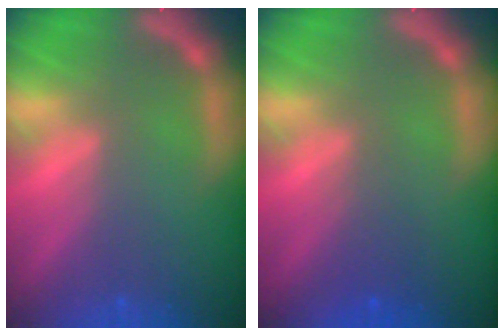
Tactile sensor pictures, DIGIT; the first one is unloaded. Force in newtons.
{"total": 2.0}